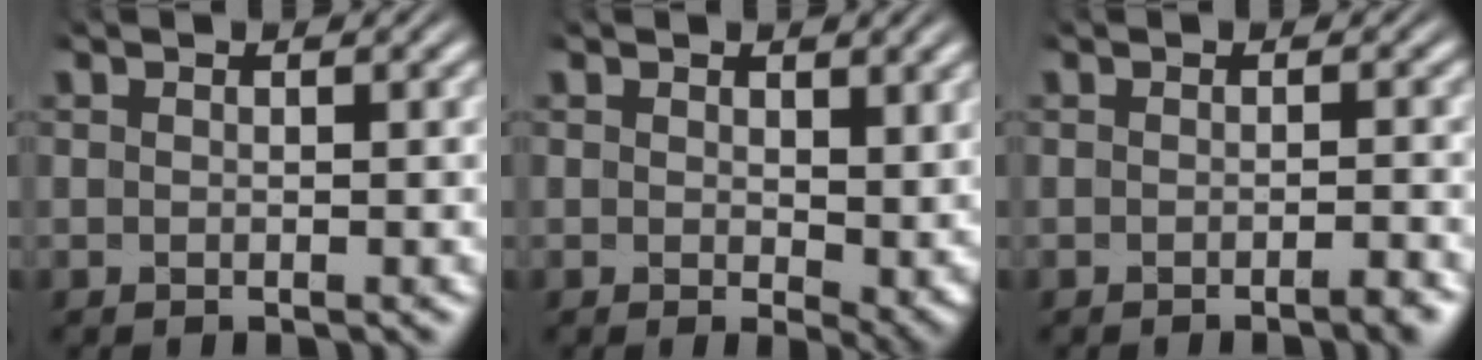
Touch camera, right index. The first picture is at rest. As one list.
[{"total": 2.0, "force": [0.6, 0.8, 1.7], "torque": [-0.020, -0.017, 0.017]}, {"total": 1.1, "force": [-0.9, -0.1, 0.6], "torque": [-0.007, 0.004, -0.019]}]